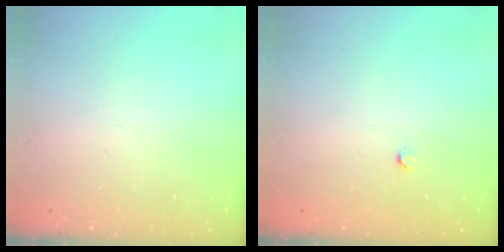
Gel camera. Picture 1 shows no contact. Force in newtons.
{"total": 2.4, "press": 2.4, "slide": 0.3}